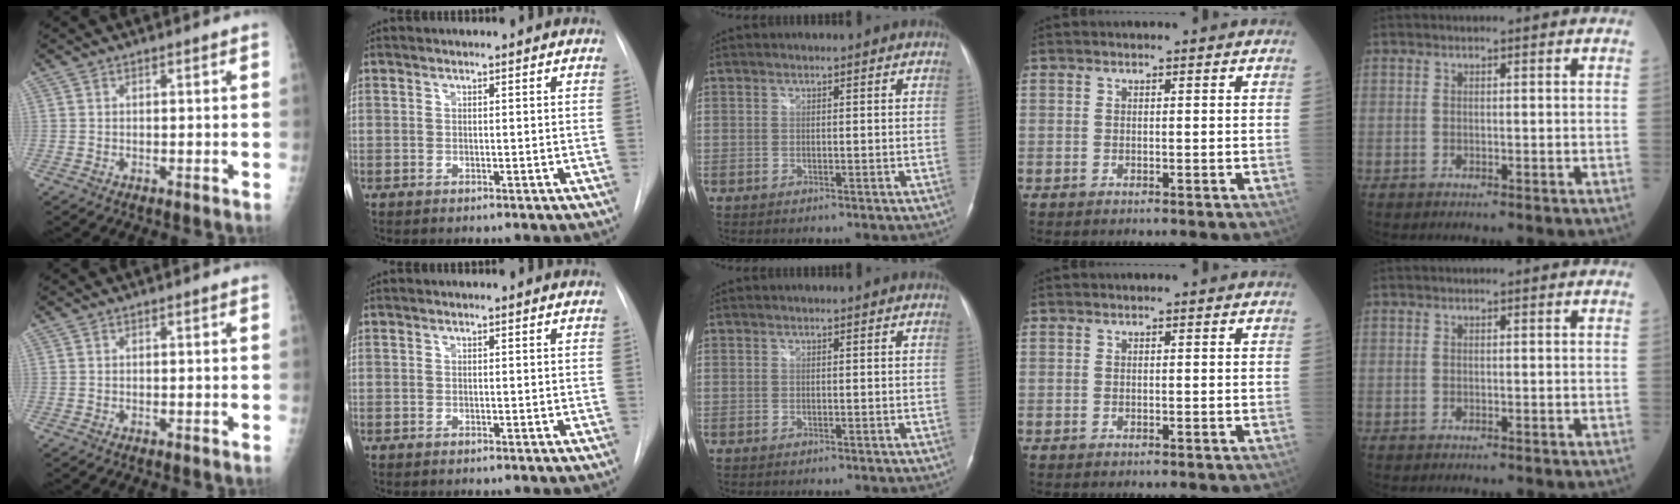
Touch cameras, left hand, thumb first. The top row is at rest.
{}